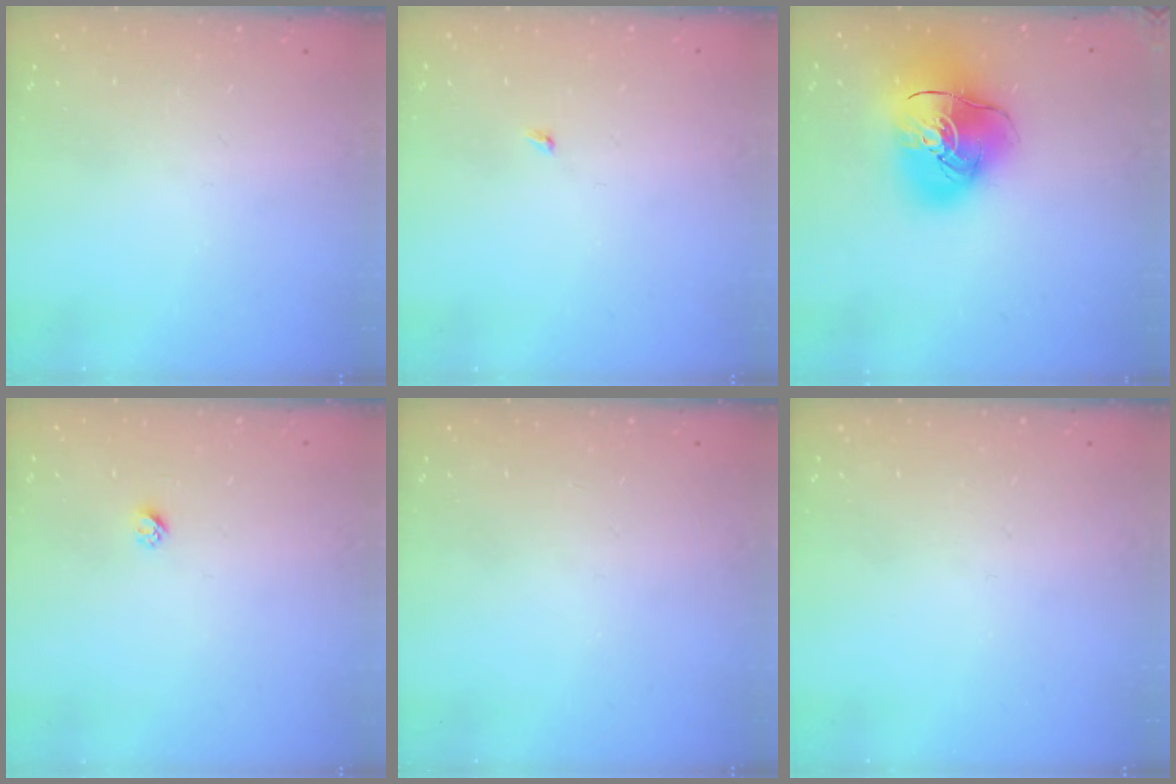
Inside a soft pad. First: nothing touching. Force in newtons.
{"total": 1.9, "press": 1.9, "slide": 0.3}
{"total": 18.1, "press": 17.9, "slide": 2.7}
{"total": 2.3, "press": 2.3, "slide": 0.2}
{"total": 0.0}
{"total": 0.0}